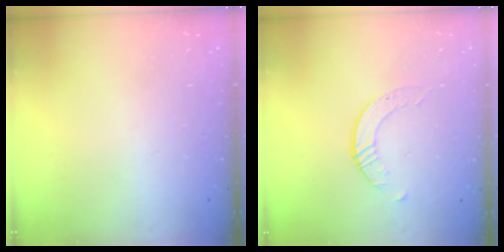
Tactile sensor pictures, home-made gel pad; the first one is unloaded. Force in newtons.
{"total": 1.7, "press": 1.7, "slide": 0.2}